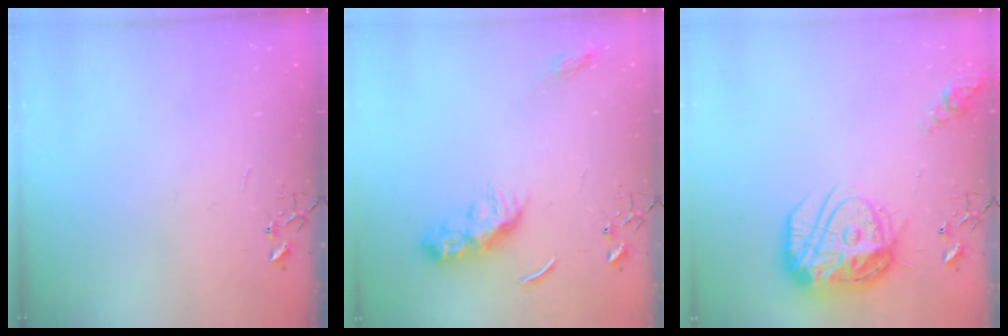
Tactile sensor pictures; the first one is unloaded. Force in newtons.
{"total": 10.4, "press": 10.4, "slide": 0.2}
{"total": 19.4, "press": 19.3, "slide": 1.7}